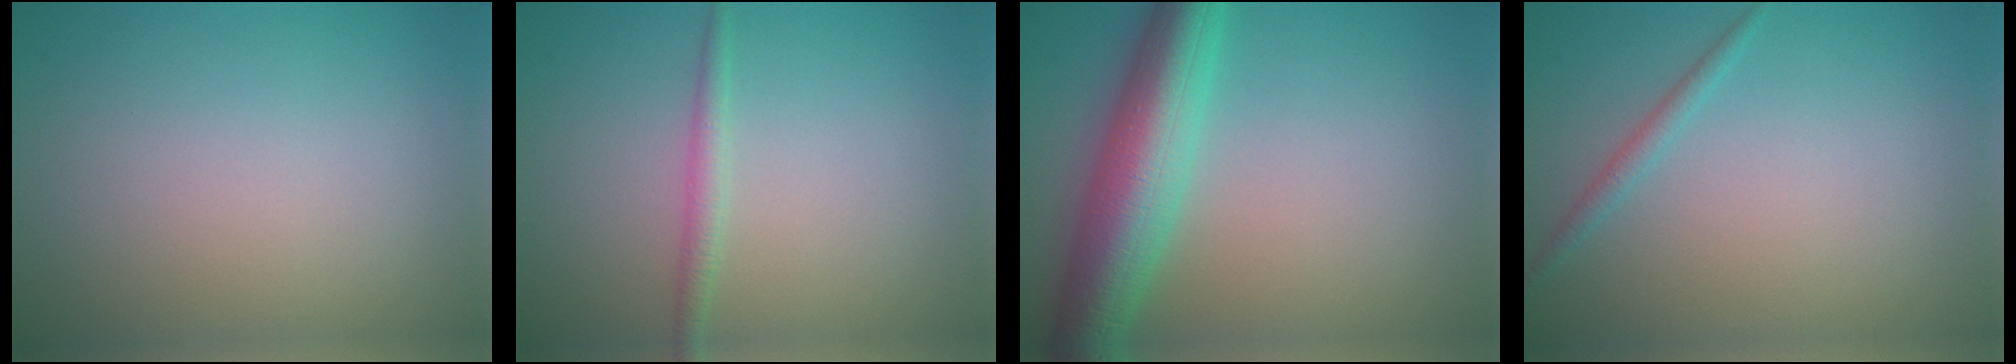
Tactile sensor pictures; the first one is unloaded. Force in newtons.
{"total": 1.4, "press": 1.4, "slide": 0.1}
{"total": 8.0, "press": 7.9, "slide": 0.2}
{"total": 1.1, "press": 1.1, "slide": 0.0}